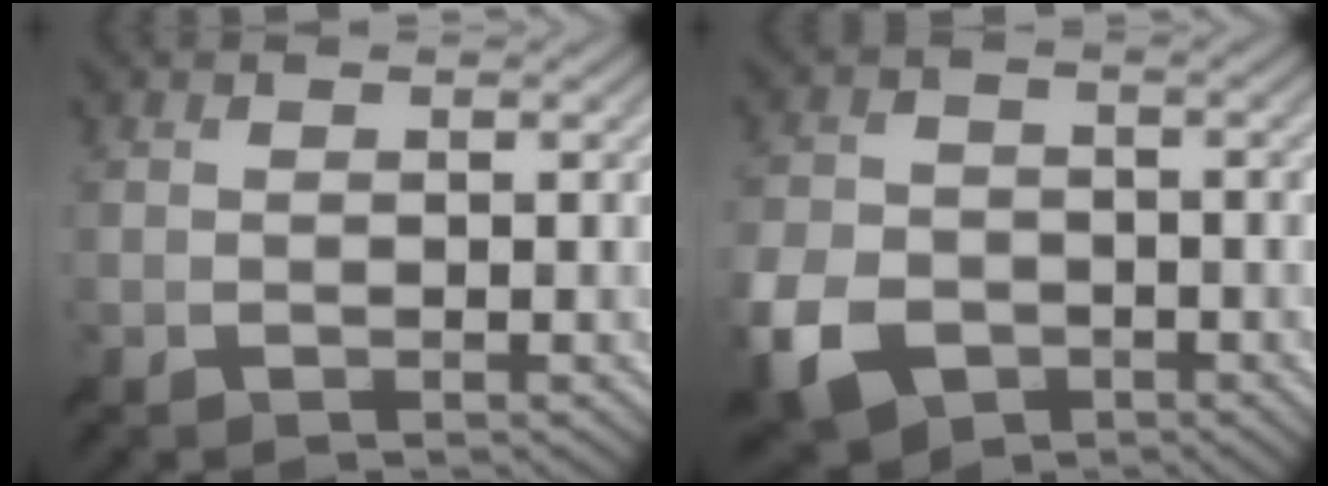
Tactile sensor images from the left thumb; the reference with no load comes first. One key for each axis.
{"total": 8.5, "fx": -4.2, "fy": 5.8, "fz": 4.5, "tx": -0.120, "ty": -0.021, "tz": -0.085}